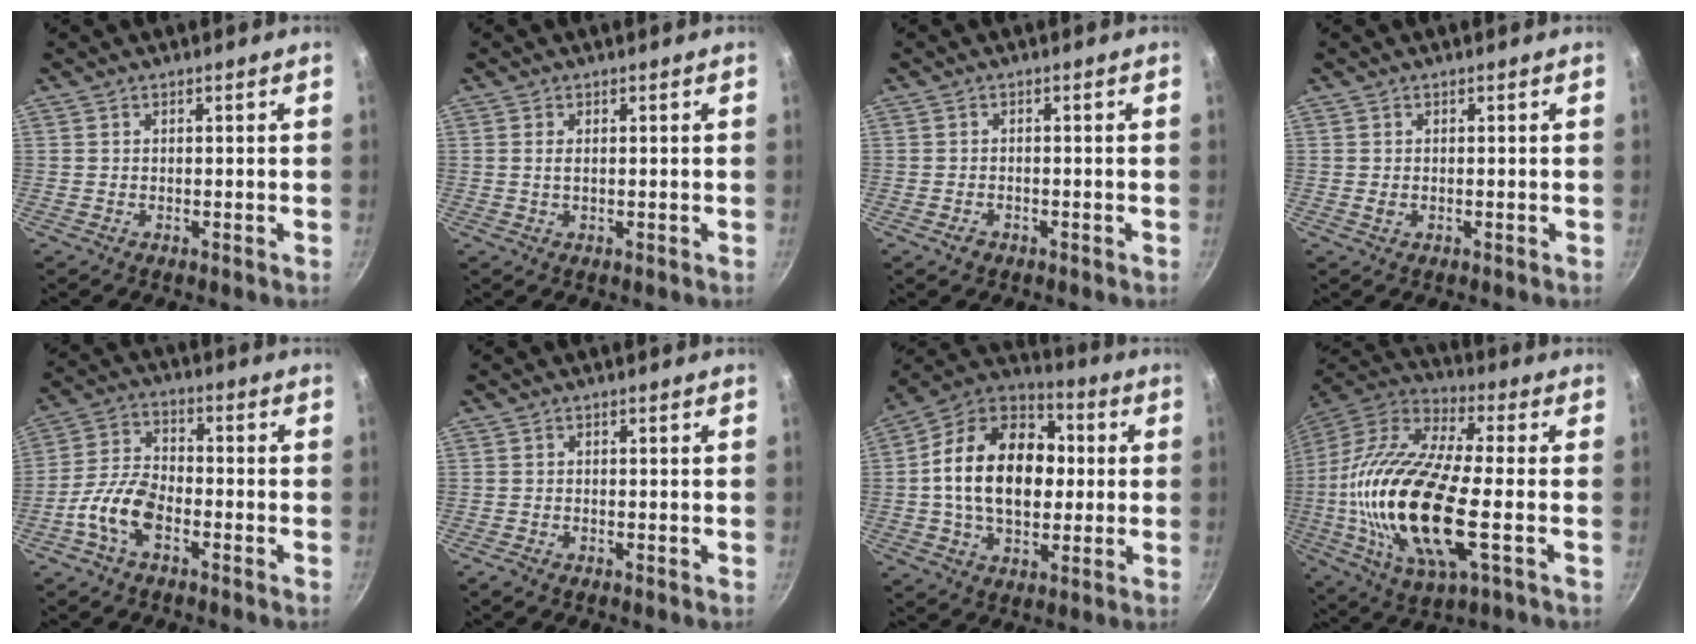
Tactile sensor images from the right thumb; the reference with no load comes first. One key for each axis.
{"total": 1.3, "fx": 0.2, "fy": 0.6, "fz": 1.1, "tx": -0.022, "ty": 0.000, "tz": 0.002}
{"total": 1.8, "fx": -1.1, "fy": 1.2, "fz": 0.7, "tx": -0.012, "ty": 0.011, "tz": -0.014}
{"total": 0.8, "fx": -0.1, "fy": 0.6, "fz": 0.5, "tx": -0.009, "ty": 0.000, "tz": 0.000}
{"total": 9.2, "fx": -4.1, "fy": 4.6, "fz": 6.7, "tx": -0.130, "ty": 0.037, "tz": -0.090}
{"total": 1.1, "fx": -0.8, "fy": 0.6, "fz": 0.4, "tx": -0.016, "ty": 0.004, "tz": -0.016}
{"total": 21.4, "fx": 1.0, "fy": 14.6, "fz": 15.5, "tx": -0.228, "ty": 0.030, "tz": 0.004}
{"total": 26.0, "fx": -3.5, "fy": 9.6, "fz": 23.9, "tx": -0.482, "ty": 0.013, "tz": -0.077}